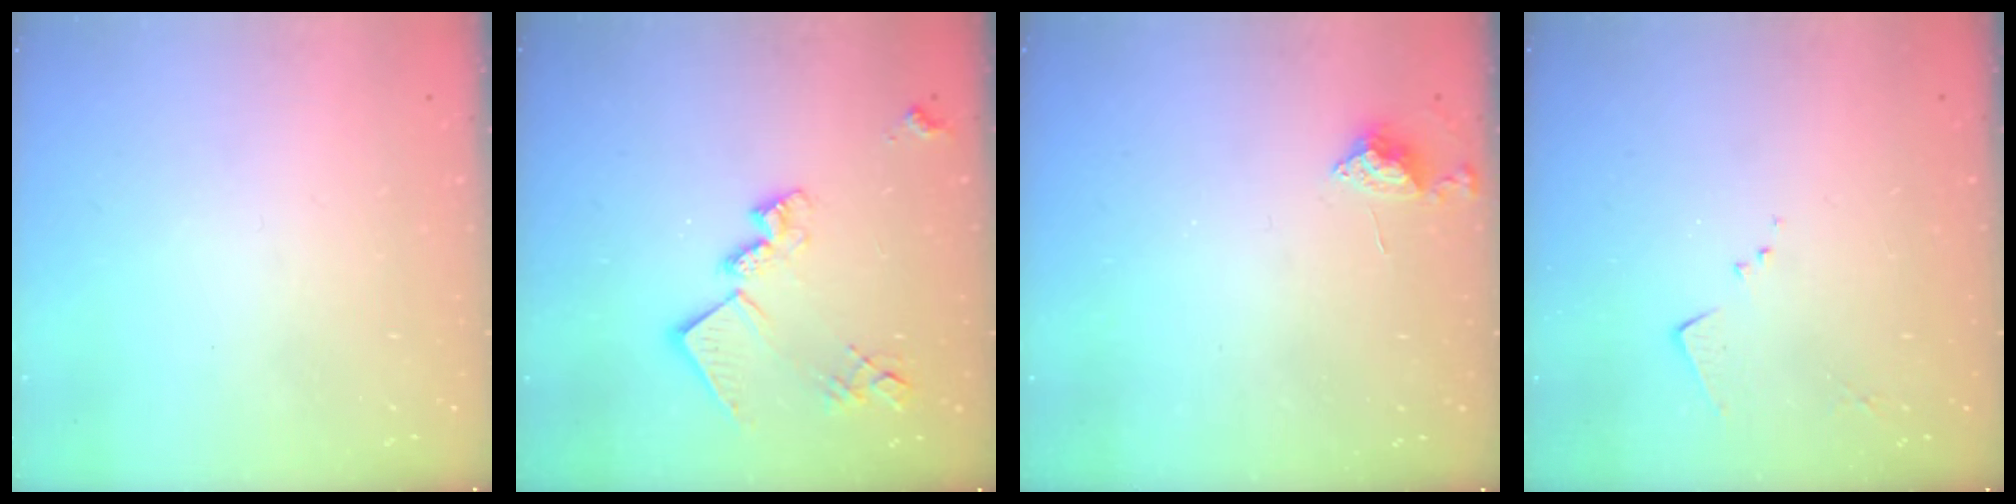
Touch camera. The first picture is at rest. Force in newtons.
{"total": 17.1, "press": 17.1, "slide": 1.1}
{"total": 6.8, "press": 6.8, "slide": 0.8}
{"total": 4.9, "press": 4.9, "slide": 0.5}